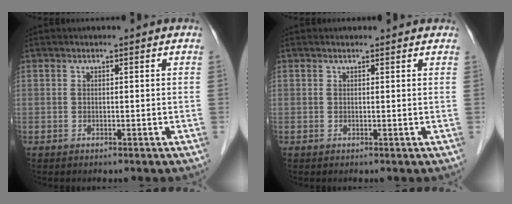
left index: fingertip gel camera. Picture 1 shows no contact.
{"total": 2.2, "force": [2.0, 0.7, 0.7], "torque": [-0.011, 0.012, 0.016]}